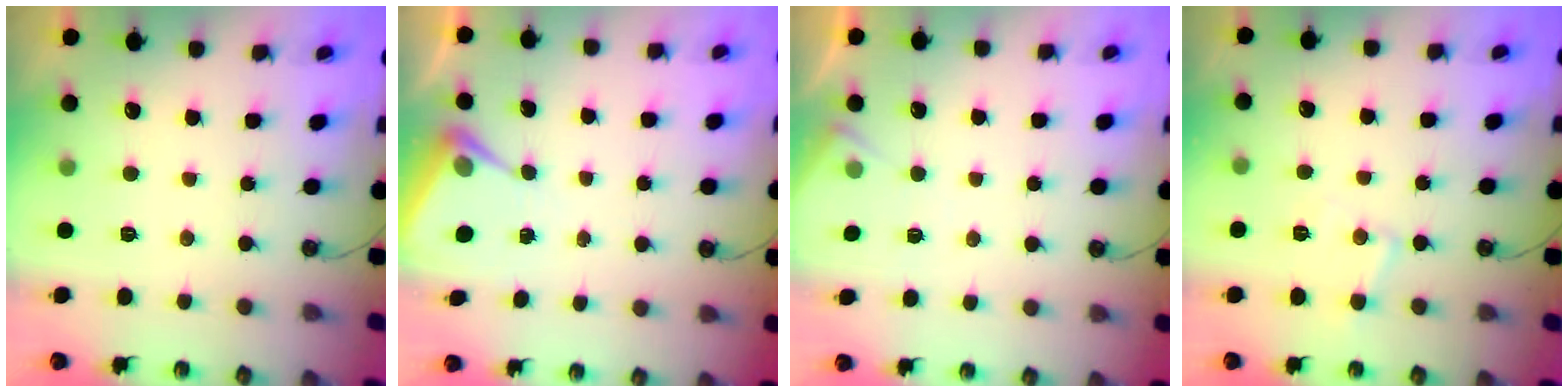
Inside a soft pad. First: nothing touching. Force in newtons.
{"total": 6.1, "press": 6.1, "slide": 0.3}
{"total": 5.0, "press": 4.9, "slide": 0.7}
{"total": 6.8, "press": 6.8, "slide": 0.4}